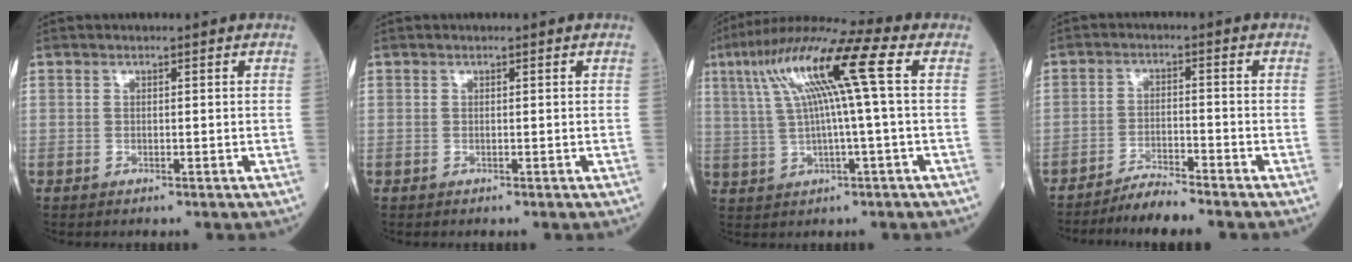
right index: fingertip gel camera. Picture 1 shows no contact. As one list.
[{"total": 0.0}, {"total": 13.6, "force": [3.6, -0.2, 13.1], "torque": [-0.244, 0.040, 0.063]}, {"total": 4.2, "force": [-4.0, -1.0, 0.9], "torque": [-0.021, -0.018, -0.075]}]